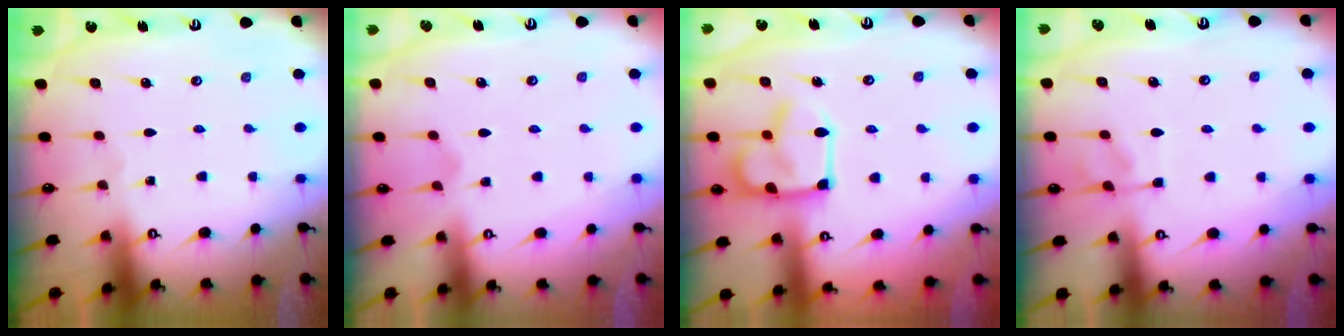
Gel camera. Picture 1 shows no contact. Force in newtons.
{"total": 1.2, "press": 0.3, "slide": 1.1}
{"total": 12.5, "press": 12.4, "slide": 1.4}
{"total": 2.0, "press": 1.5, "slide": 1.3}